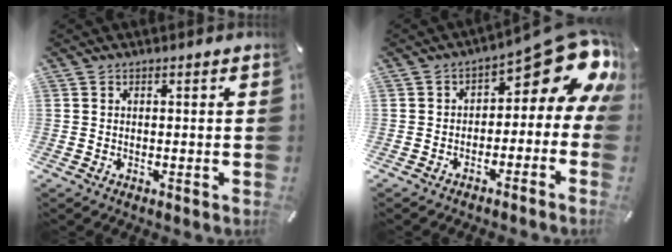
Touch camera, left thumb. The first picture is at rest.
{"total": 12.5, "force": [5.3, 6.0, 9.6], "torque": [-0.118, -0.046, 0.081]}